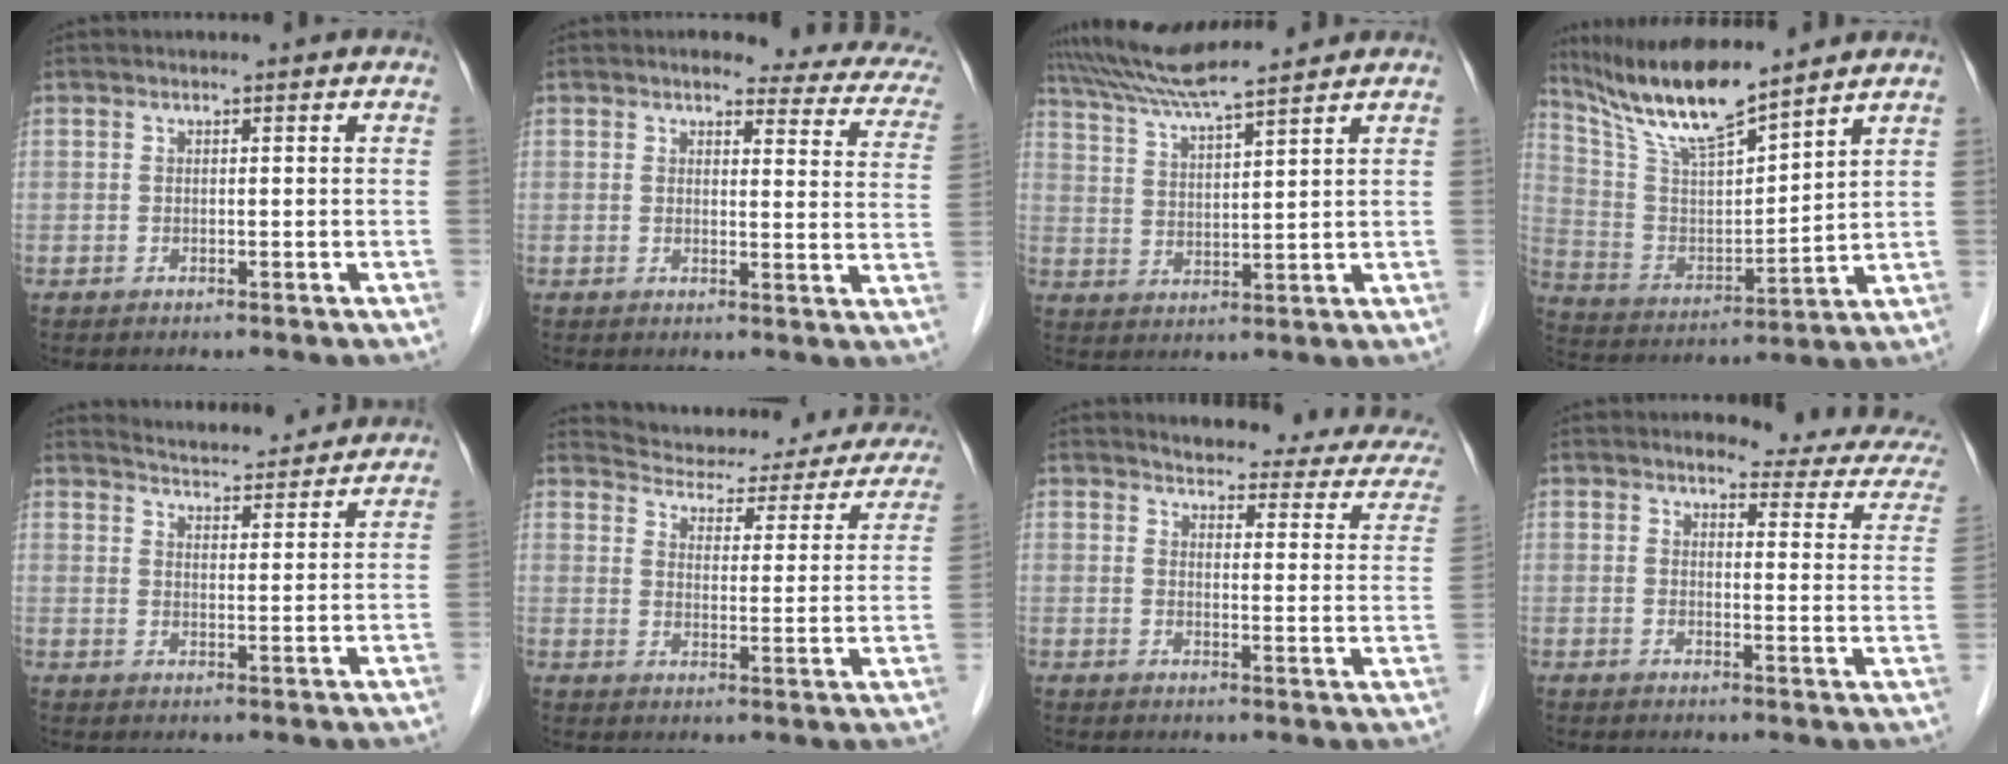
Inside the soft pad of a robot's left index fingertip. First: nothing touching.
{"total": 13.4, "force": [11.1, 4.0, 6.4], "torque": [-0.043, -0.006, 0.095]}
{"total": 9.1, "force": [8.3, -0.9, 3.6], "torque": [-0.074, 0.019, 0.154]}
{"total": 13.9, "force": [12.0, 0.6, 7.0], "torque": [-0.142, 0.003, 0.230]}
{"total": 11.4, "force": [11.1, 1.3, 2.5], "torque": [-0.040, 0.008, 0.146]}
{"total": 21.5, "force": [19.9, 5.9, 5.8], "torque": [-0.072, -0.026, 0.233]}
{"total": 17.9, "force": [15.8, 4.6, 7.0], "torque": [-0.053, -0.023, 0.156]}
{"total": 12.5, "force": [10.7, 3.1, 5.6], "torque": [-0.041, -0.022, 0.092]}